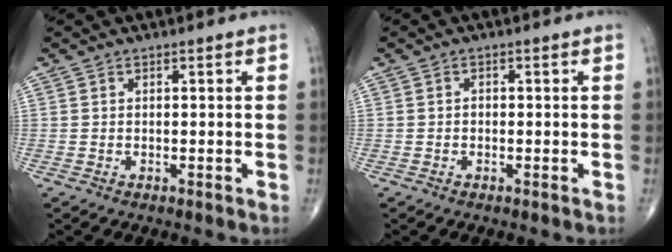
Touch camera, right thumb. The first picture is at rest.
{"total": 0.7, "force": [-0.1, 0.6, 0.4], "torque": [-0.001, 0.003, -0.004]}